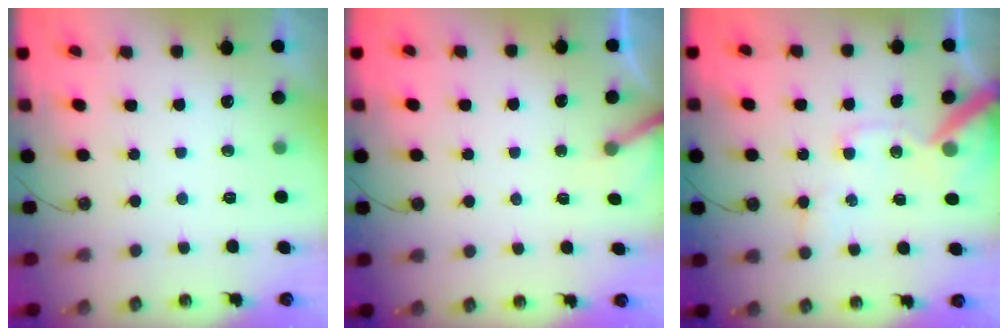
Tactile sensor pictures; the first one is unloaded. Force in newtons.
{"total": 4.2, "press": 4.2, "slide": 0.3}
{"total": 12.8, "press": 12.7, "slide": 1.6}